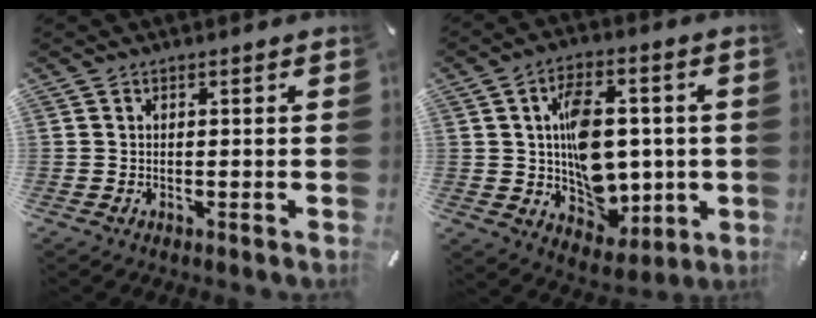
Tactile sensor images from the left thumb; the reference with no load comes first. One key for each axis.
{"total": 14.0, "fx": 1.4, "fy": 10.3, "fz": 9.4, "tx": -0.141, "ty": 0.010, "tz": 0.036}